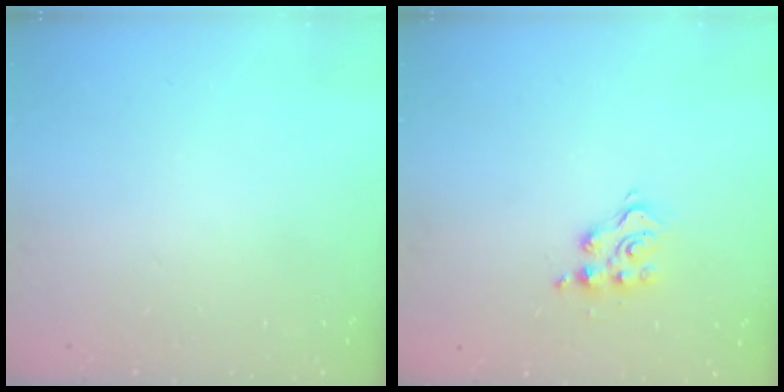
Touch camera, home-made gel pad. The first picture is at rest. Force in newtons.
{"total": 6.7, "press": 6.7, "slide": 0.5}